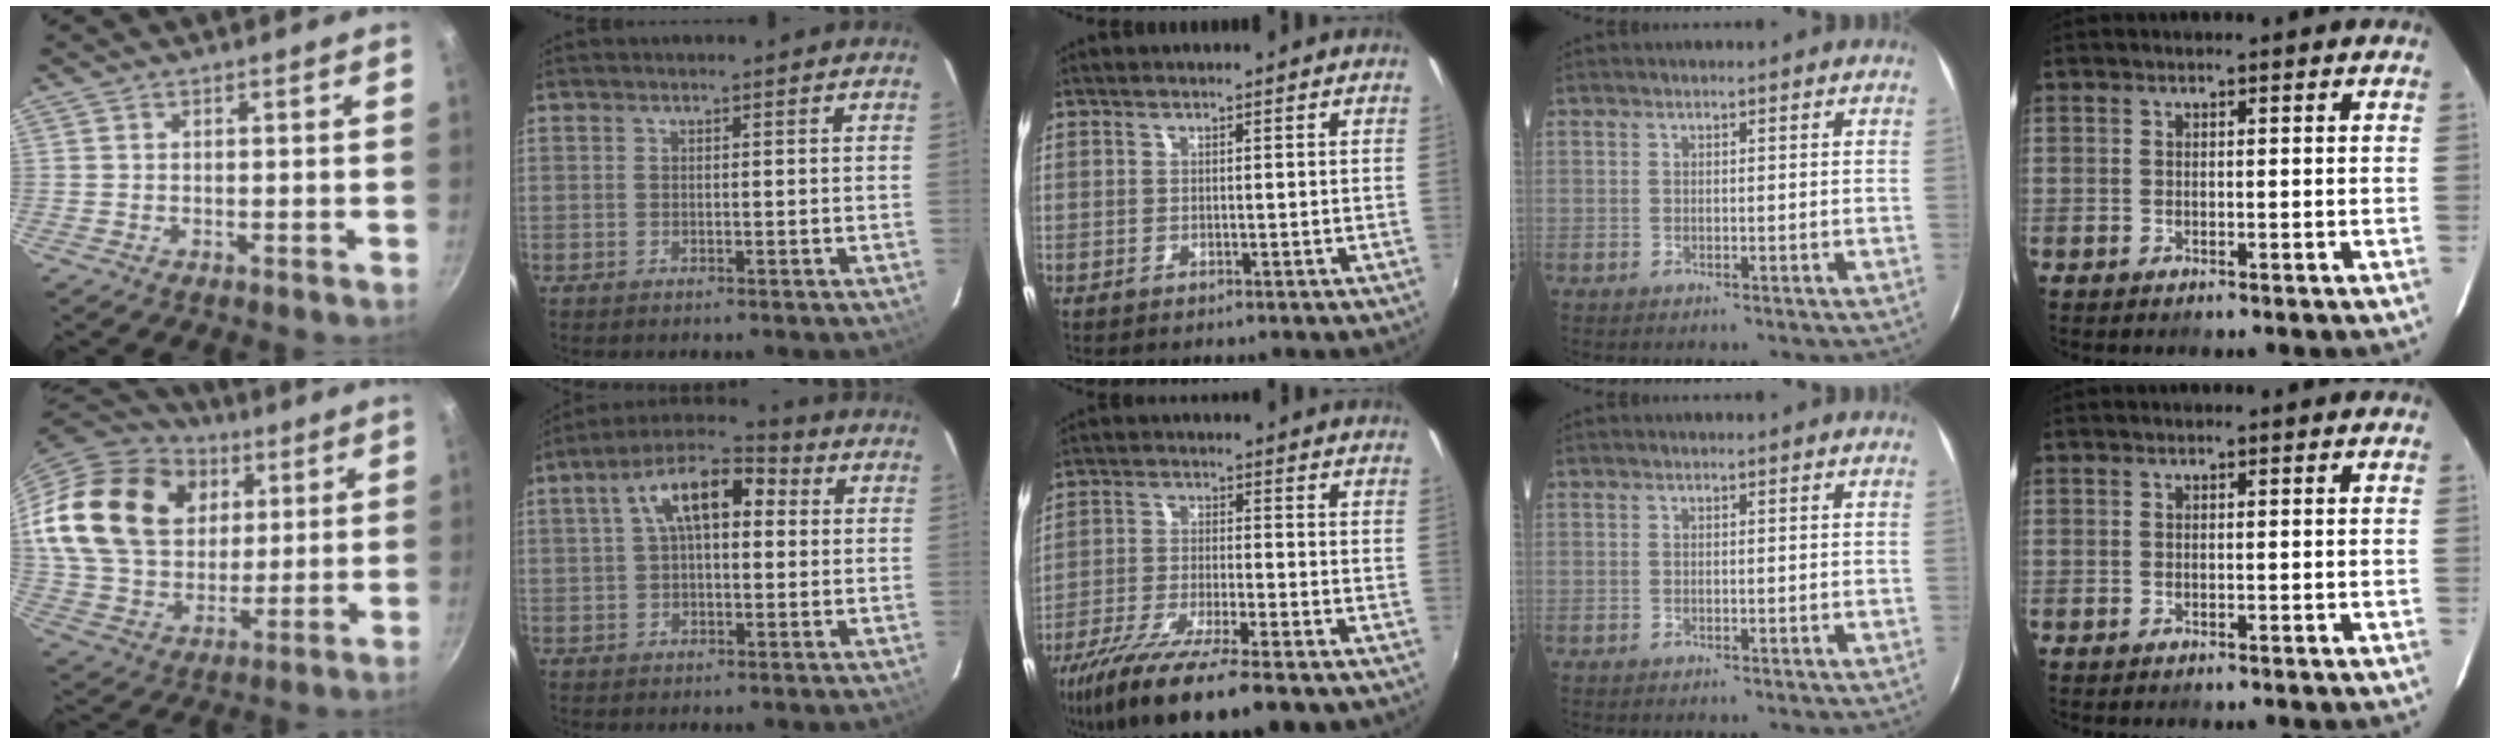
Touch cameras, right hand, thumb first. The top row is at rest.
{"thumb": {"total": 27.4, "force": [9.3, 20.2, 16.1], "torque": [-0.284, -0.002, 0.173]}, "index": {"total": 11.8, "force": [2.6, 5.9, 9.8], "torque": [-0.172, 0.036, 0.034]}, "middle": {"total": 16.8, "force": [-12.1, 2.9, 11.3], "torque": [-0.224, -0.050, -0.206]}}